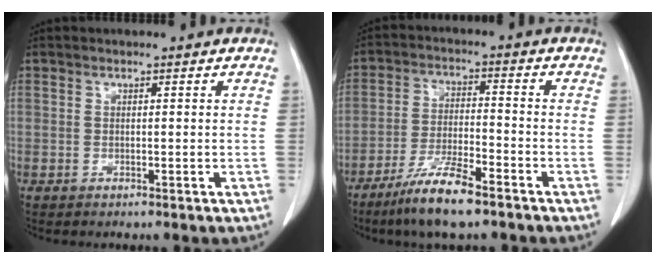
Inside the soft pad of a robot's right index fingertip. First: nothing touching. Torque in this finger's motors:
{"motor_torque": [0.91, -0.88, 0.29, 0.14]}